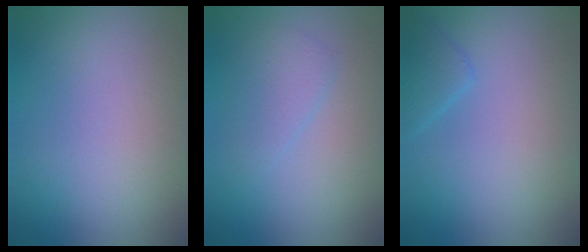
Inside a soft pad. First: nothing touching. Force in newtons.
{"total": 1.7, "press": 1.7, "slide": 0.1}
{"total": 1.8, "press": 1.8, "slide": 0.2}